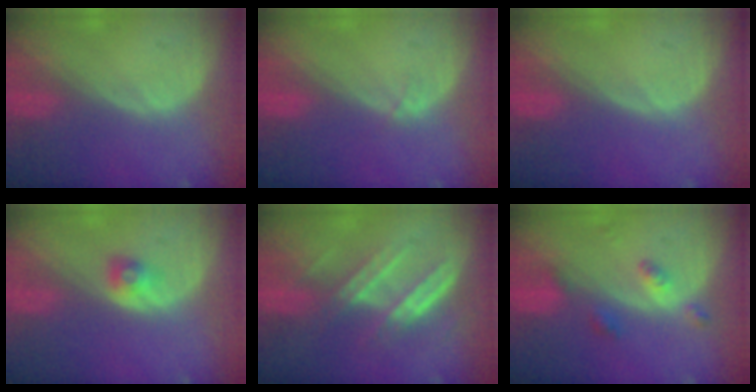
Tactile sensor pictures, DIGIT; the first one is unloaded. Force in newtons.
{"total": 0.5, "press": 0.5, "slide": 0.1}
{"total": 0.0}
{"total": 2.0, "press": 2.0, "slide": 0.3}
{"total": 6.8, "press": 6.4, "slide": 2.3}
{"total": 3.5, "press": 3.5, "slide": 0.4}